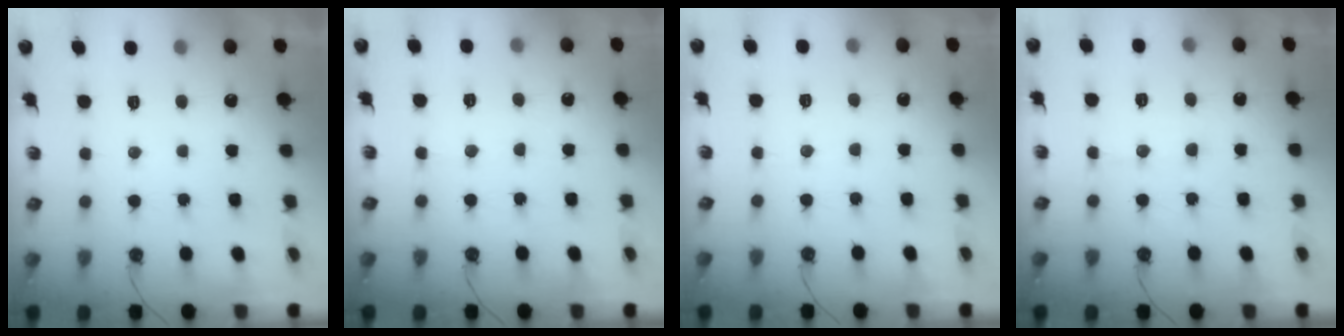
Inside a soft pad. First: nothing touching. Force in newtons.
{"total": 5.5, "press": 5.5, "slide": 0.7}
{"total": 2.4, "press": 2.4, "slide": 0.4}
{"total": 8.3, "press": 8.2, "slide": 0.7}